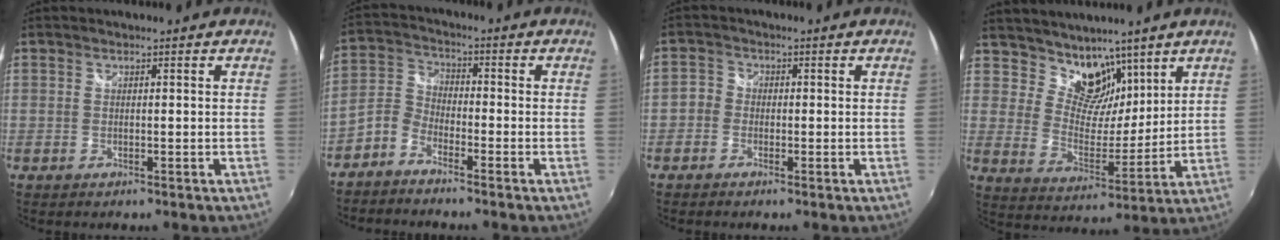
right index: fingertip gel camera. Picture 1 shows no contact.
{"total": 4.6, "force": [-3.1, 2.6, 2.3], "torque": [-0.057, 0.017, -0.072]}
{"total": 2.9, "force": [-1.5, 2.4, 0.6], "torque": [-0.010, 0.003, -0.036]}
{"total": 10.3, "force": [7.7, 6.1, 3.3], "torque": [-0.050, -0.001, 0.140]}